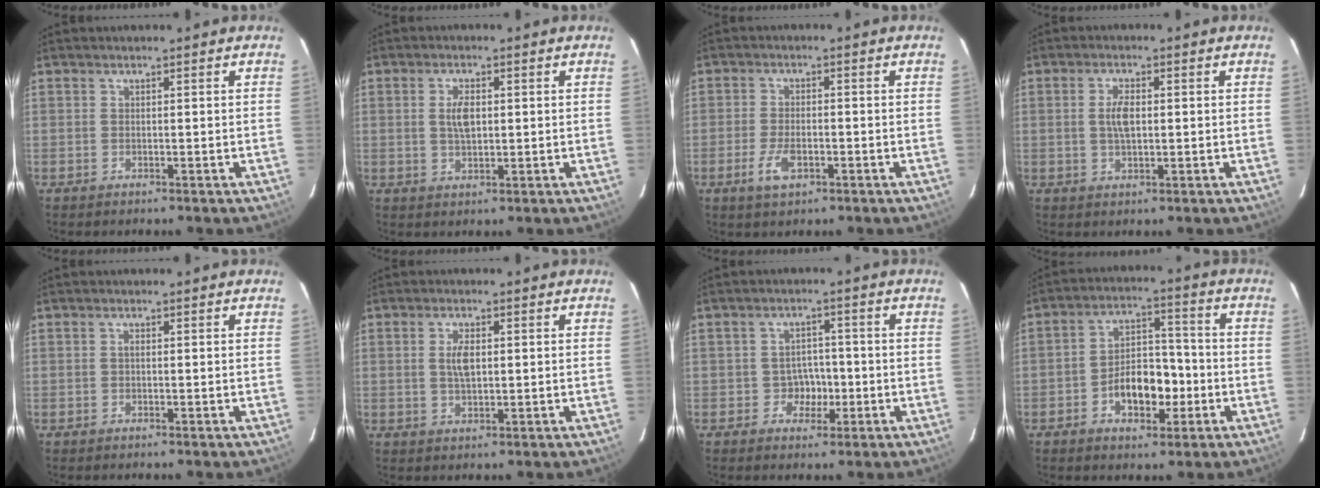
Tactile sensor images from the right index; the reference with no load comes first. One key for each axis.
{"total": 4.1, "fx": 0.6, "fy": 2.0, "fz": 3.5, "tx": -0.065, "ty": 0.003, "tz": 0.013}
{"total": 5.2, "fx": -2.3, "fy": 2.5, "fz": 4.0, "tx": -0.090, "ty": -0.004, "tz": -0.042}
{"total": 4.0, "fx": 0.3, "fy": 1.8, "fz": 3.6, "tx": -0.067, "ty": 0.003, "tz": 0.009}
{"total": 0.6, "fx": 0.0, "fy": 0.3, "fz": 0.5, "tx": -0.008, "ty": 0.003, "tz": -0.001}
{"total": 3.7, "fx": 0.6, "fy": 1.7, "fz": 3.3, "tx": -0.061, "ty": 0.002, "tz": 0.012}
{"total": 3.7, "fx": -1.3, "fy": 3.3, "fz": 1.1, "tx": -0.022, "ty": 0.014, "tz": -0.017}
{"total": 9.4, "fx": -3.4, "fy": 5.5, "fz": 6.8, "tx": -0.127, "ty": 0.022, "tz": -0.049}